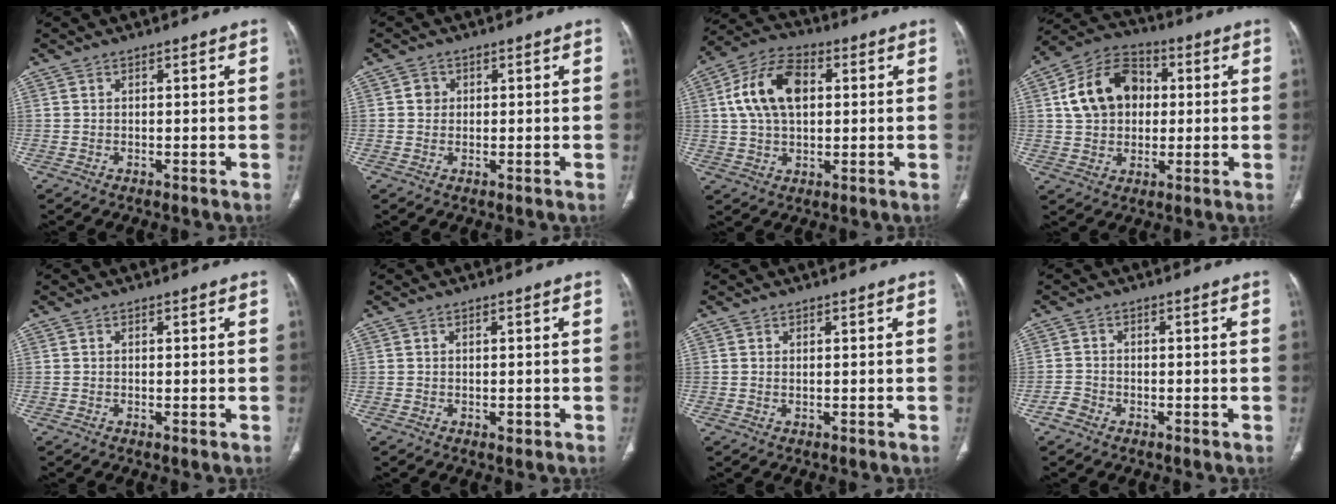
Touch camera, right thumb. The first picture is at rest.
{"total": 1.8, "force": [0.3, 1.7, 0.5], "torque": [0.001, 0.002, 0.003]}
{"total": 13.1, "force": [2.5, 8.1, 10.0], "torque": [-0.181, 0.017, 0.040]}
{"total": 14.3, "force": [2.2, 10.9, 9.0], "torque": [-0.131, 0.018, 0.031]}
{"total": 0.0}
{"total": 1.0, "force": [-0.2, 0.7, 0.8], "torque": [-0.006, -0.002, -0.002]}
{"total": 0.0}
{"total": 2.1, "force": [-1.3, 1.5, 0.6], "torque": [-0.010, 0.008, -0.029]}